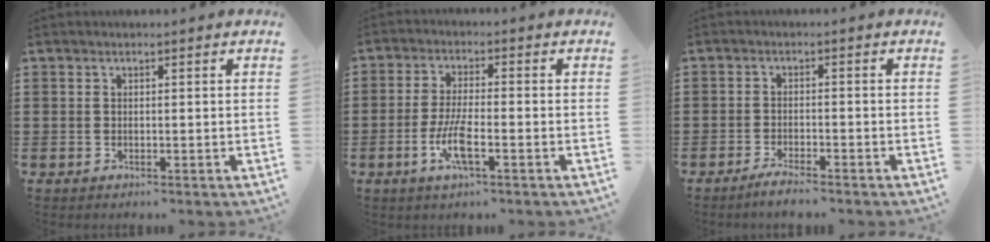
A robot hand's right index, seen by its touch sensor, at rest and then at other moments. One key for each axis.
{"total": 5.7, "fx": -2.3, "fy": 1.2, "fz": 5.1, "tx": -0.112, "ty": -0.010, "tz": -0.047}
{"total": 2.4, "fx": -2.2, "fy": -0.1, "fz": 0.8, "tx": -0.015, "ty": 0.003, "tz": -0.043}